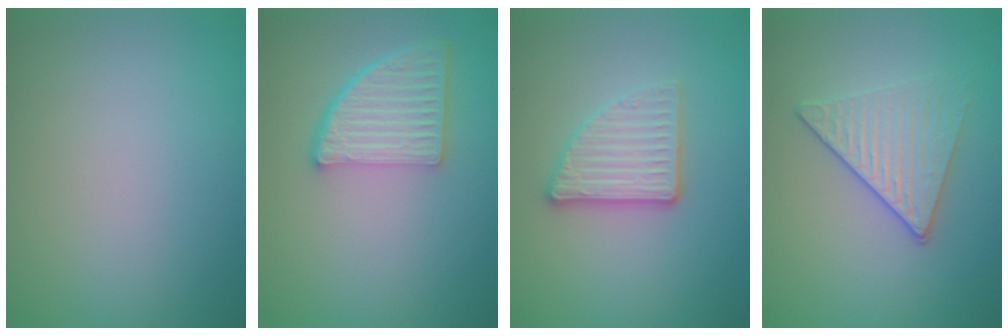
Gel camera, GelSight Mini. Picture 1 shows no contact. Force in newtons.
{"total": 5.1, "press": 3.7, "slide": 3.5}
{"total": 3.6, "press": 3.0, "slide": 1.9}
{"total": 3.3, "press": 3.1, "slide": 1.1}